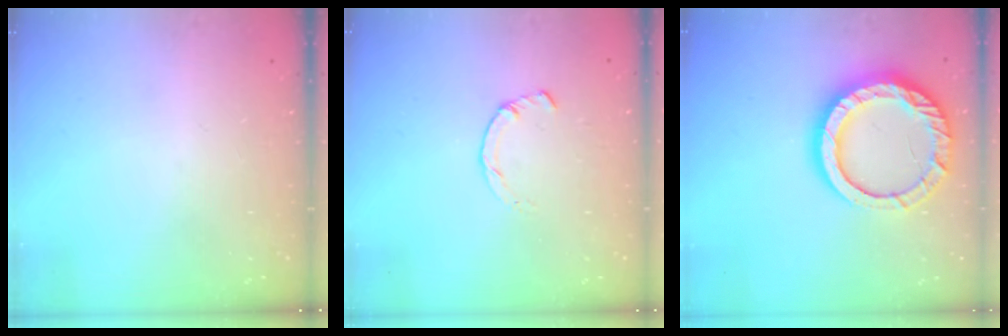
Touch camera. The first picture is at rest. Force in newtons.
{"total": 2.3, "press": 2.3, "slide": 0.1}
{"total": 17.0, "press": 16.9, "slide": 1.3}